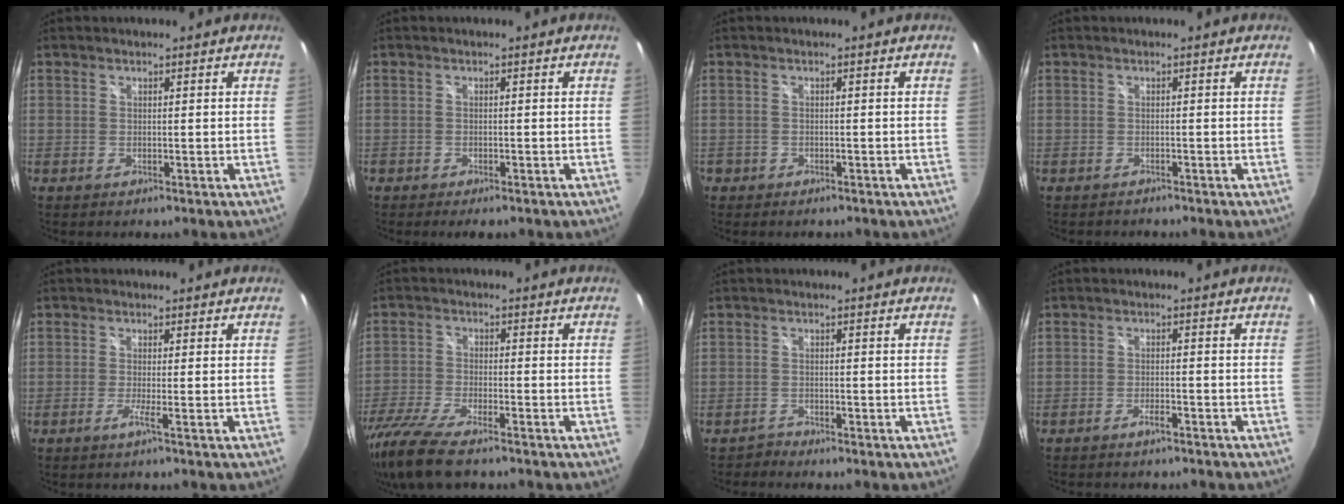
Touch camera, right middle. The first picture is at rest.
{"total": 2.2, "force": [-1.7, 0.7, 1.1], "torque": [-0.021, -0.013, -0.027]}
{"total": 1.7, "force": [-1.1, 1.4, 0.2], "torque": [-0.013, -0.001, -0.015]}
{"total": 1.4, "force": [-1.4, 0.3, 0.2], "torque": [-0.007, -0.005, -0.020]}
{"total": 1.5, "force": [-0.7, -0.7, 1.2], "torque": [-0.019, -0.008, -0.020]}
{"total": 13.6, "force": [-10.7, 2.9, 7.9], "torque": [-0.182, -0.043, -0.200]}
{"total": 1.4, "force": [-1.3, 0.2, -0.4], "torque": [0.008, 0.001, -0.026]}
{"total": 2.5, "force": [-2.2, 0.5, 1.0], "torque": [-0.029, 0.000, -0.035]}